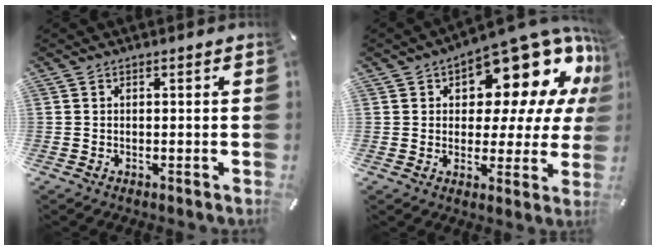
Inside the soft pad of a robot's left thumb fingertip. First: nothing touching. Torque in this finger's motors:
{"motor_torque": [2.12, 2.36, 2.00, -0.76, 0.08]}